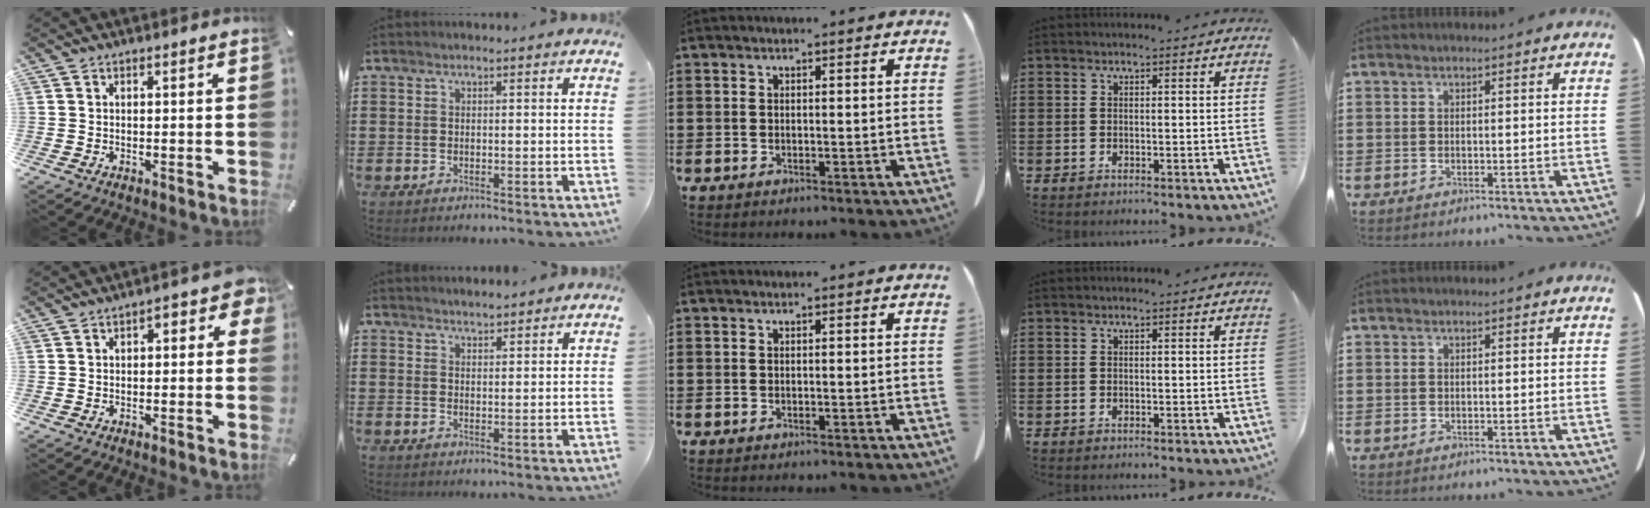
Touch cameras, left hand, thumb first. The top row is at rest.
{"thumb": {"total": 4.1, "force": [-0.6, 2.4, 3.3], "torque": [-0.044, 0.009, -0.014]}, "index": {"total": 2.2, "force": [2.2, 0.1, 0.1], "torque": [-0.006, -0.001, 0.042]}}